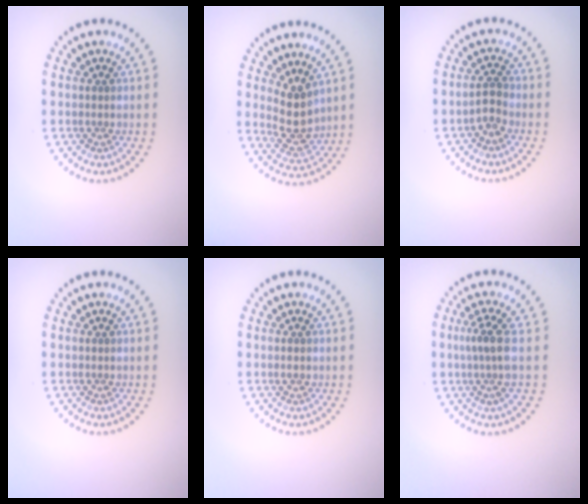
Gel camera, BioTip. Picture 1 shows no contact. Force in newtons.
{"total": 3.3, "press": 2.9, "slide": 1.6}
{"total": 1.9, "press": 1.7, "slide": 0.7}
{"total": 0.0}
{"total": 0.9, "press": 0.9, "slide": 0.0}
{"total": 2.7, "press": 2.0, "slide": 1.8}